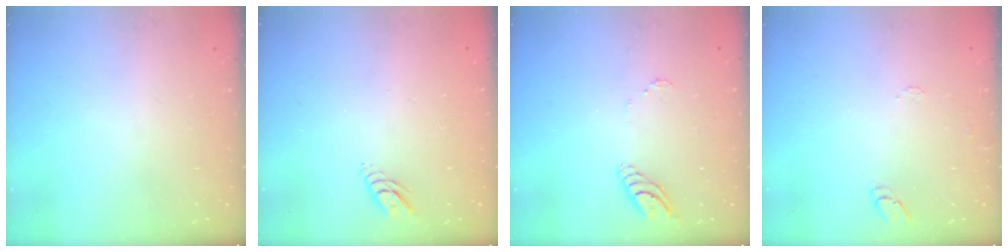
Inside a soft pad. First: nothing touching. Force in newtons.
{"total": 4.0, "press": 4.0, "slide": 0.3}
{"total": 6.2, "press": 6.1, "slide": 0.5}
{"total": 5.8, "press": 5.8, "slide": 0.3}